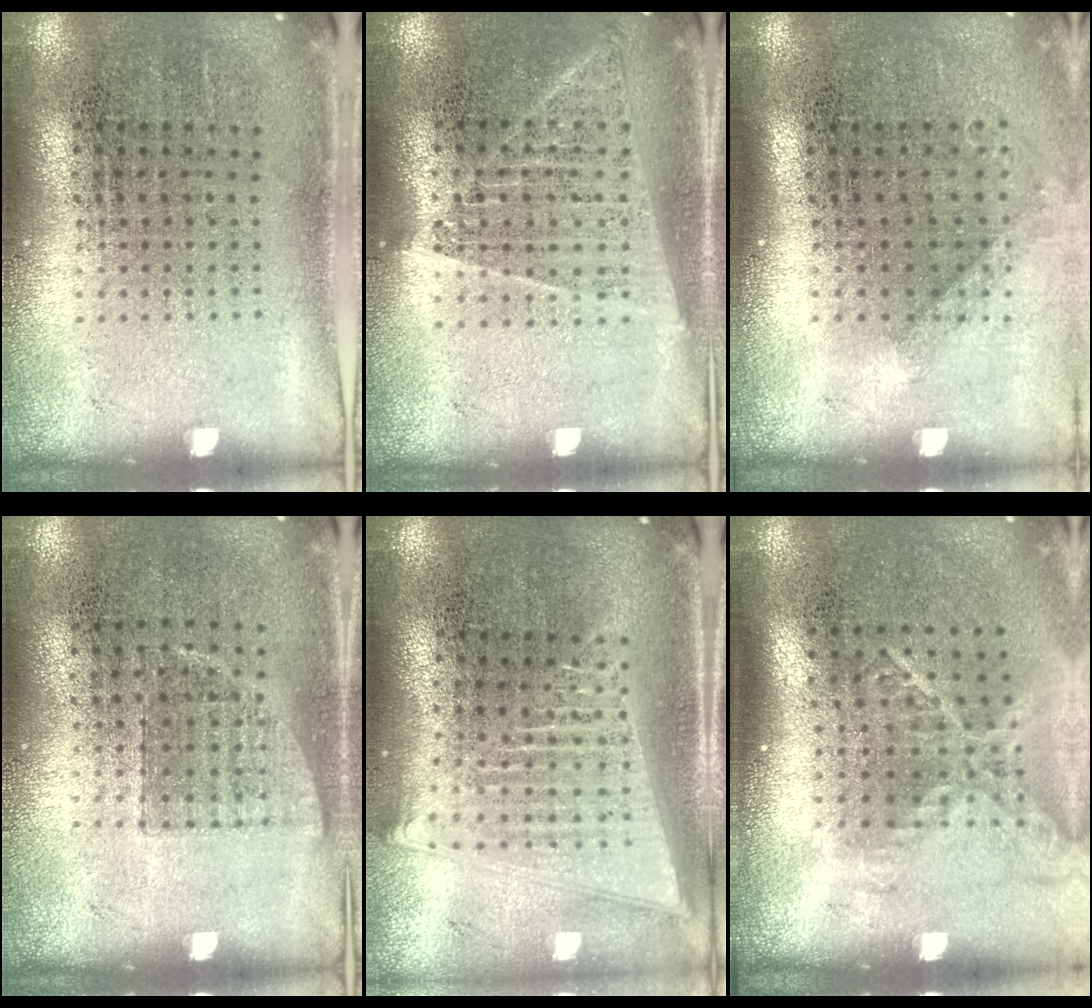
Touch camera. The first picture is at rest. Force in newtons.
{"total": 1.4, "press": 1.3, "slide": 0.4}
{"total": 1.0, "press": 0.7, "slide": 0.7}
{"total": 0.7, "press": 0.6, "slide": 0.3}
{"total": 2.1, "press": 1.8, "slide": 1.1}
{"total": 1.8, "press": 1.3, "slide": 1.3}